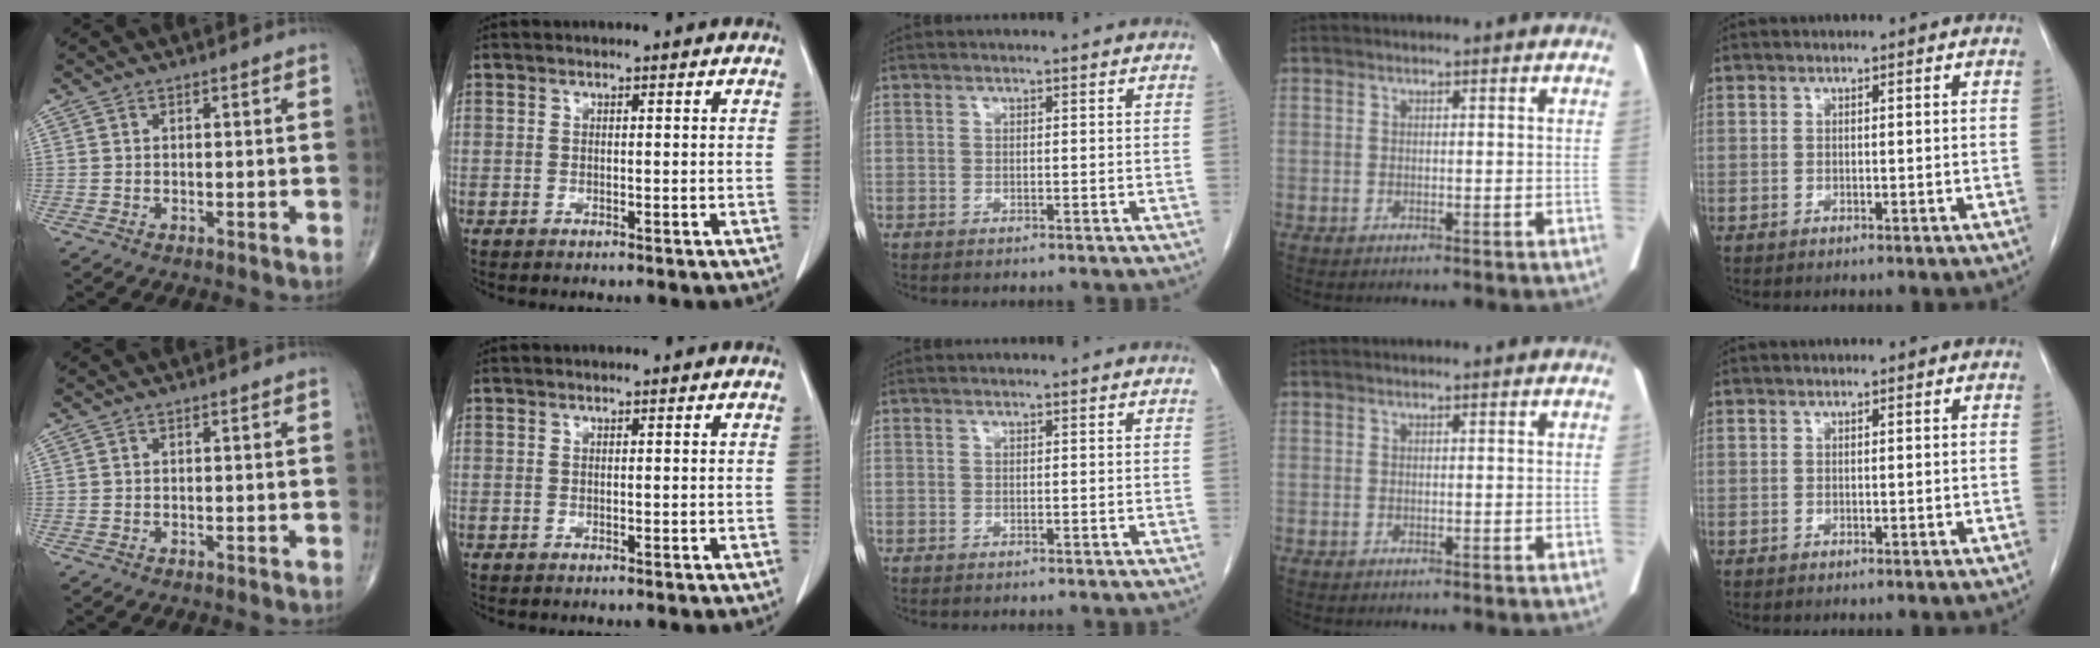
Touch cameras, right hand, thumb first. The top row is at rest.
{}